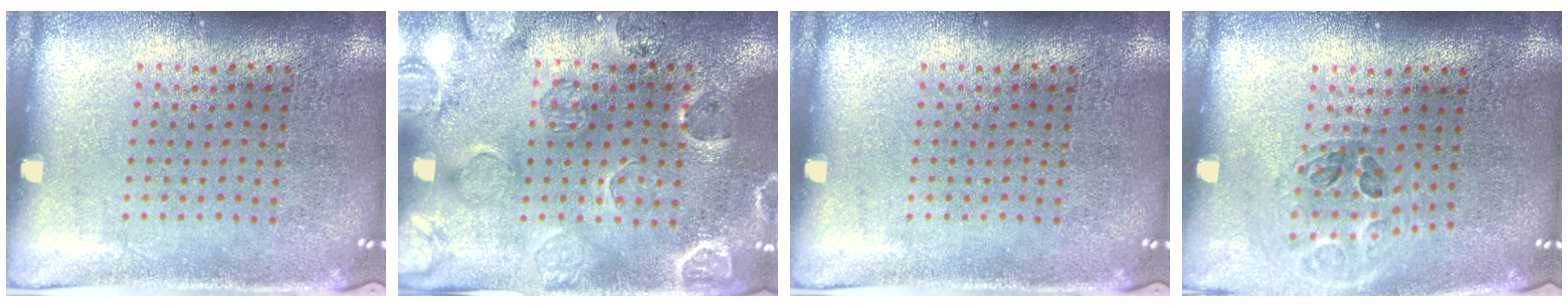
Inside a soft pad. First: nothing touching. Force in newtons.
{"total": 2.6, "press": 2.1, "slide": 1.5}
{"total": 0.0}
{"total": 1.0, "press": 1.0, "slide": 0.1}